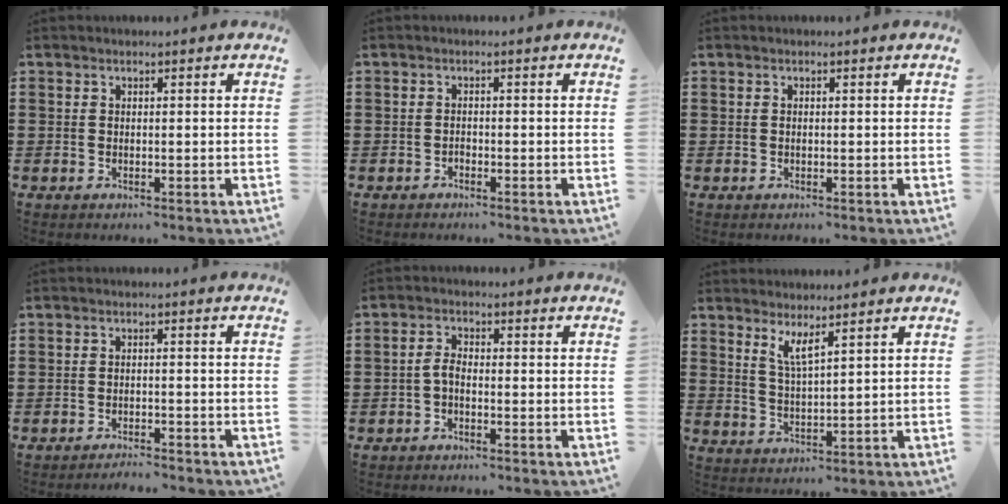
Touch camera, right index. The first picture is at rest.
{"total": 0.7, "force": [-0.6, 0.3, 0.2], "torque": [-0.005, -0.001, -0.012]}
{"total": 0.0}
{"total": 2.2, "force": [-2.1, -0.1, 0.2], "torque": [-0.008, 0.001, -0.045]}
{"total": 2.3, "force": [-1.1, 0.9, 1.8], "torque": [-0.050, -0.001, -0.026]}
{"total": 3.3, "force": [2.4, 0.3, 2.1], "torque": [-0.048, 0.001, 0.043]}